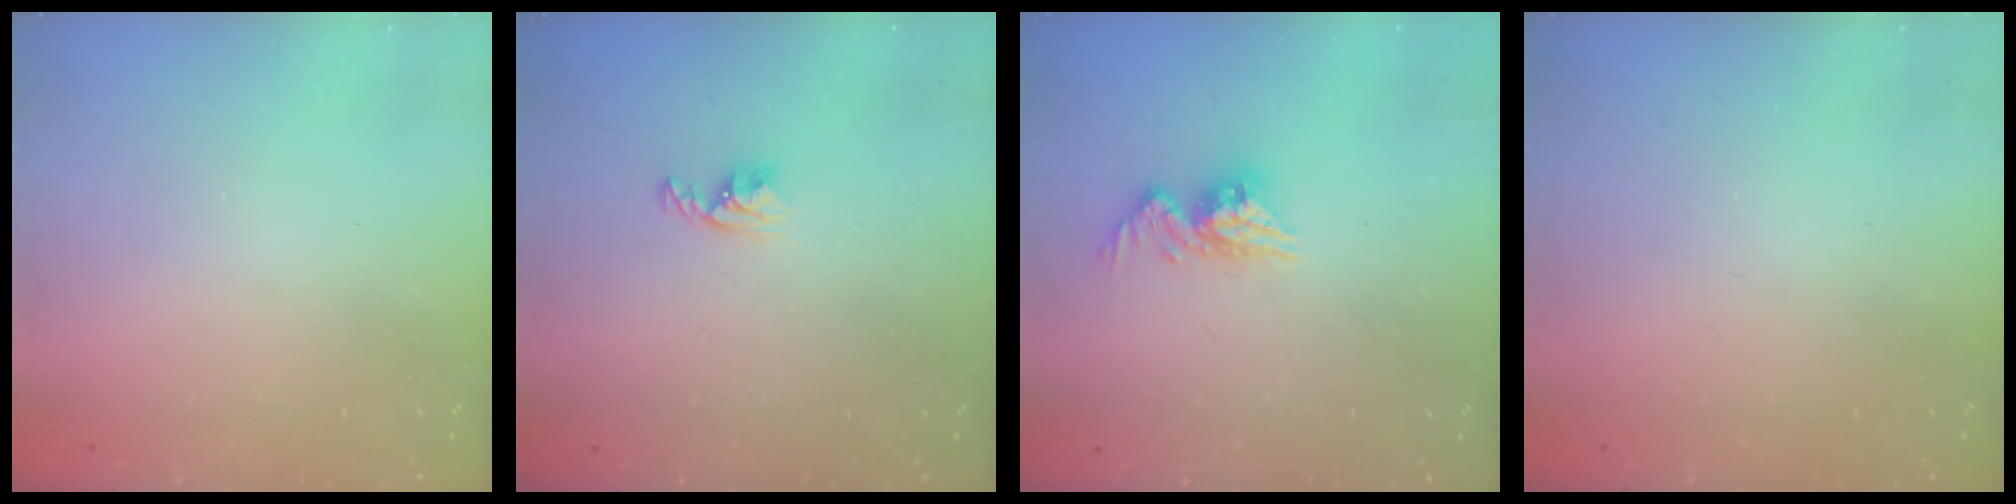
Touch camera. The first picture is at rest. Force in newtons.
{"total": 4.3, "press": 4.2, "slide": 0.8}
{"total": 9.8, "press": 9.8, "slide": 0.8}
{"total": 0.0}